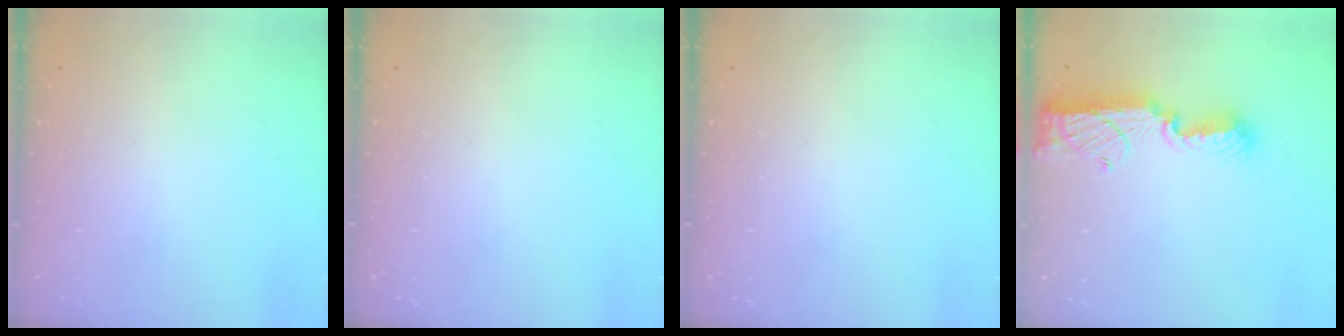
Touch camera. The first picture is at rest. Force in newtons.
{"total": 0.0}
{"total": 0.0}
{"total": 11.0, "press": 11.0, "slide": 0.6}